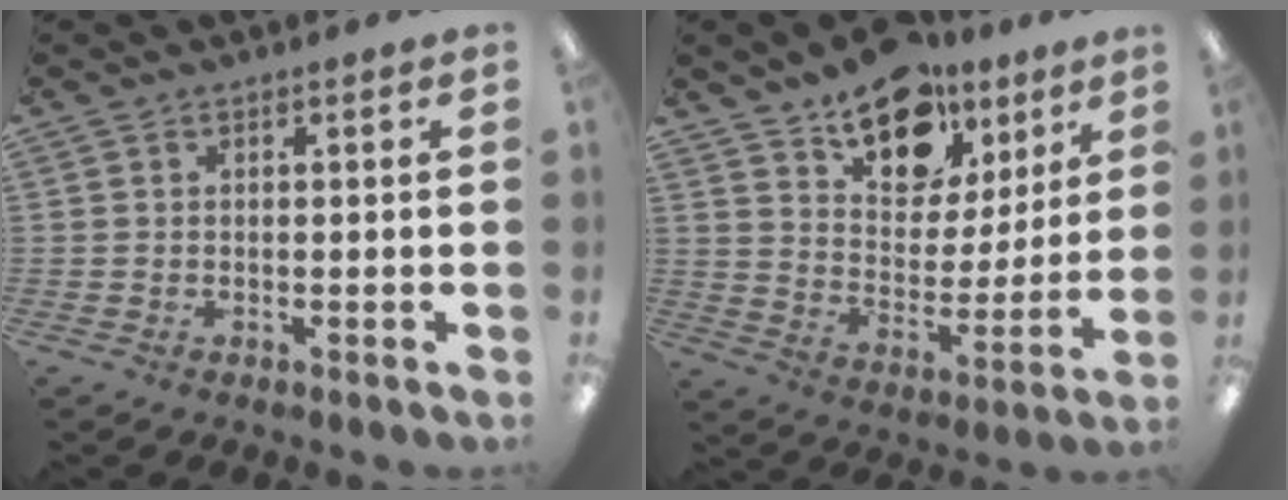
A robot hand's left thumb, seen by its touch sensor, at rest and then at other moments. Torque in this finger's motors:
{"motor_torque": [-0.17, 0.52, 1.29, -1.48, 0.09]}